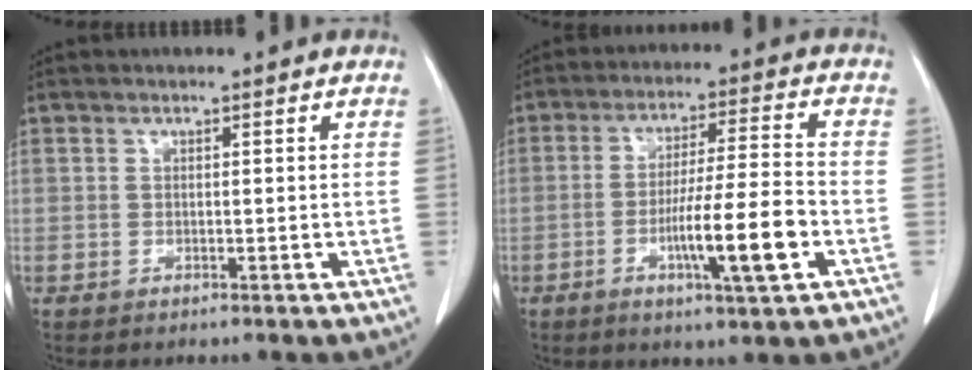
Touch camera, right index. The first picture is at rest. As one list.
[{"total": 11.0, "force": [-3.8, 0.2, 10.3], "torque": [-0.178, -0.004, -0.062]}]